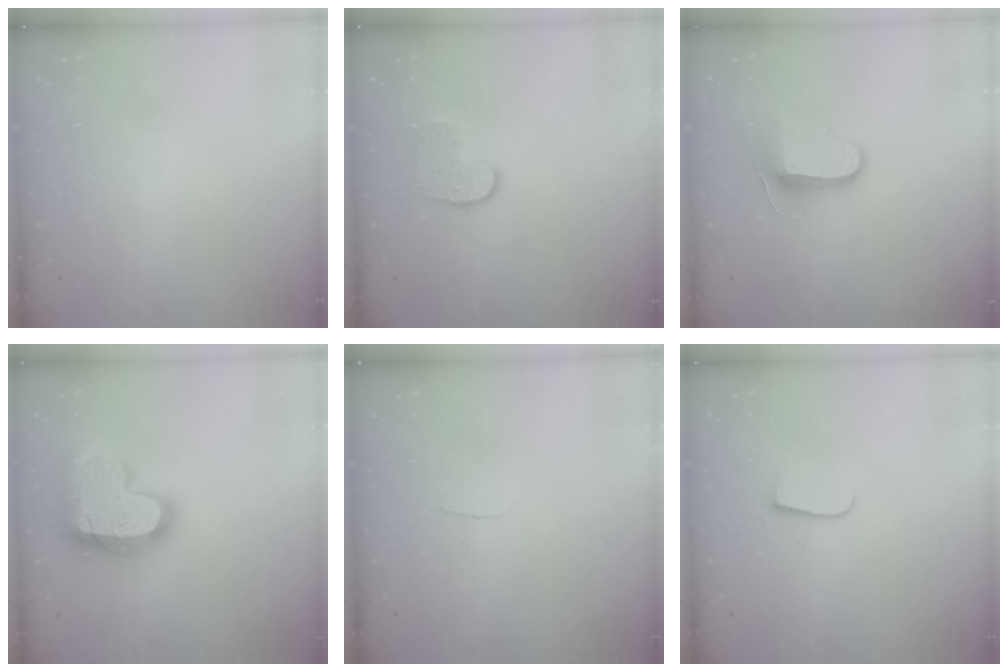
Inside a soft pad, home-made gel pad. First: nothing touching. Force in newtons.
{"total": 7.3, "press": 7.3, "slide": 0.2}
{"total": 8.9, "press": 8.8, "slide": 1.1}
{"total": 22.1, "press": 22.0, "slide": 1.5}
{"total": 2.0, "press": 2.0, "slide": 0.2}
{"total": 4.8, "press": 4.8, "slide": 0.6}